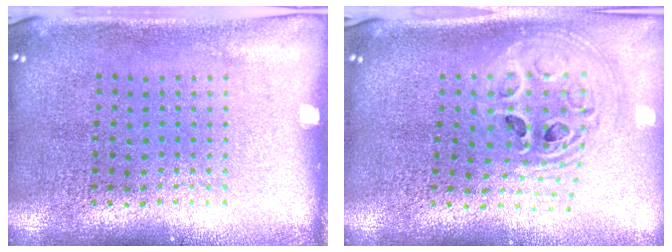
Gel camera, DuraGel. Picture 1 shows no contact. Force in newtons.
{"total": 2.3, "press": 1.8, "slide": 1.6}